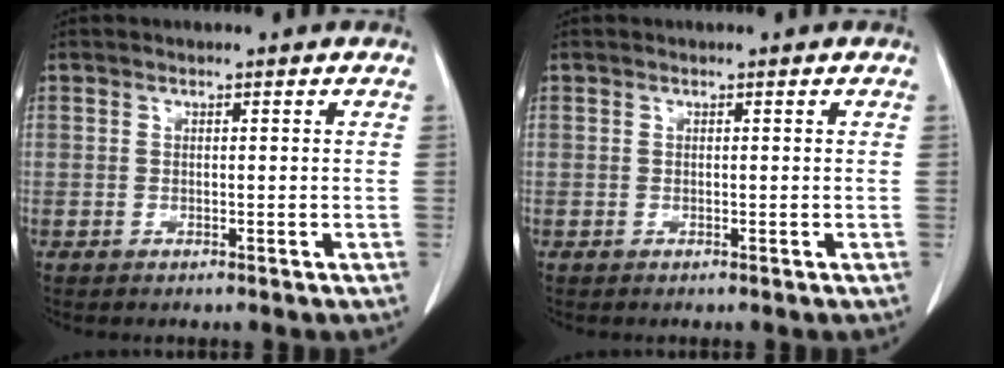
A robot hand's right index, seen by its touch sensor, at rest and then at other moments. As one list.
[{"total": 0.0}]